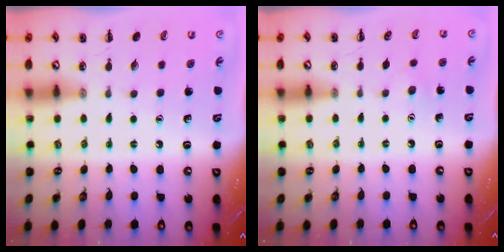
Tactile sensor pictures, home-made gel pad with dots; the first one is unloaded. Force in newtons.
{"total": 3.2, "press": 3.1, "slide": 0.7}